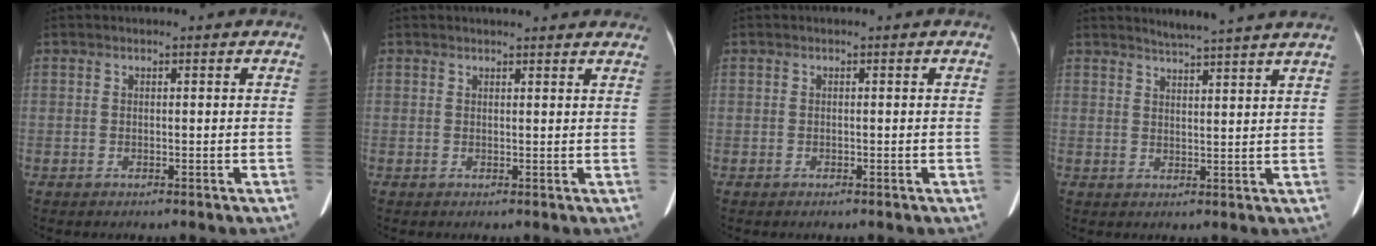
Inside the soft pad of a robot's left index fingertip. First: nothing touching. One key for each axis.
{"total": 10.2, "fx": 9.5, "fy": 1.9, "fz": 3.4, "tx": -0.028, "ty": 0.014, "tz": 0.096}
{"total": 0.0}
{"total": 9.4, "fx": 8.7, "fy": -0.9, "fz": 3.4, "tx": -0.054, "ty": 0.006, "tz": 0.103}